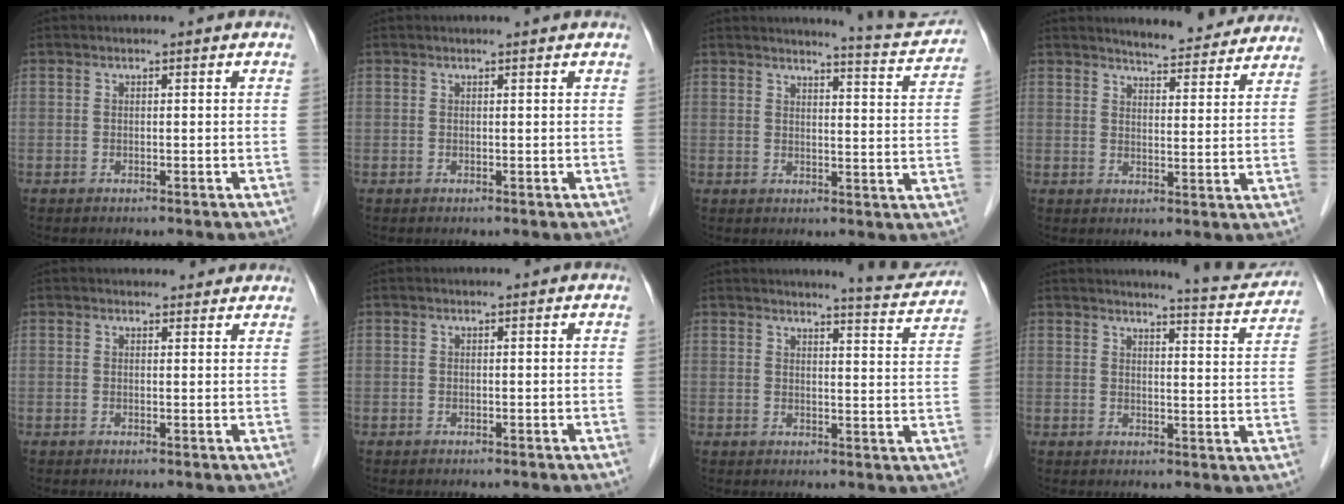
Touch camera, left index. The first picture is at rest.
{"total": 0.9, "force": [0.8, -0.1, 0.2], "torque": [-0.011, -0.001, 0.012]}
{"total": 8.0, "force": [7.9, -0.4, 0.9], "torque": [-0.022, -0.031, 0.088]}
{"total": 11.3, "force": [10.7, 1.9, 2.9], "torque": [-0.026, -0.017, 0.120]}
{"total": 5.0, "force": [4.5, 1.8, 1.1], "torque": [-0.002, 0.009, 0.046]}
{"total": 0.0}
{"total": 8.1, "force": [8.0, 0.1, 1.5], "torque": [-0.021, -0.028, 0.084]}
{"total": 9.3, "force": [9.1, 0.3, 1.9], "torque": [-0.025, -0.026, 0.097]}